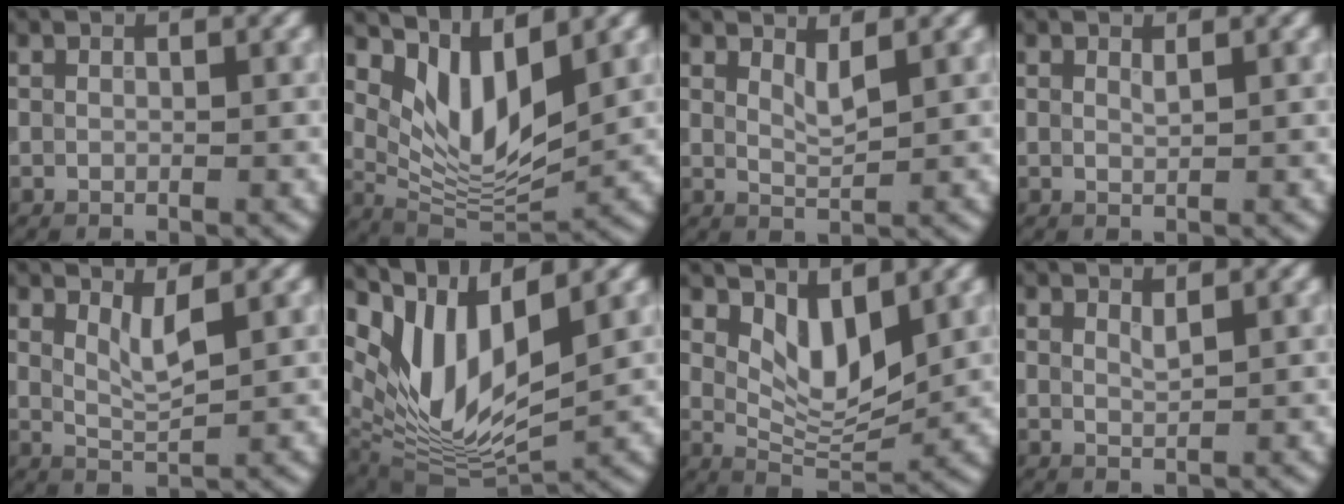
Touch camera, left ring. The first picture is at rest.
{"total": 6.6, "force": [3.2, 2.8, 5.0], "torque": [-0.098, -0.021, 0.060]}
{"total": 1.5, "force": [1.0, 0.3, 1.1], "torque": [-0.023, -0.005, 0.019]}
{"total": 0.6, "force": [0.4, 0.1, 0.4], "torque": [-0.007, -0.001, 0.009]}
{"total": 2.2, "force": [1.2, 0.5, 1.7], "torque": [-0.035, -0.009, 0.026]}
{"total": 9.9, "force": [4.0, 4.3, 8.0], "torque": [-0.168, -0.002, 0.078]}
{"total": 4.2, "force": [2.2, 1.8, 3.2], "torque": [-0.064, -0.016, 0.042]}
{"total": 0.9, "force": [0.6, 0.2, 0.6], "torque": [-0.012, -0.002, 0.013]}